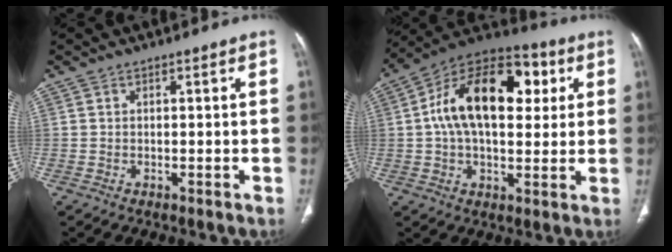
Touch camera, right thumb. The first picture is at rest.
{"total": 21.3, "force": [4.4, 12.3, 16.9], "torque": [-0.254, 0.023, 0.059]}